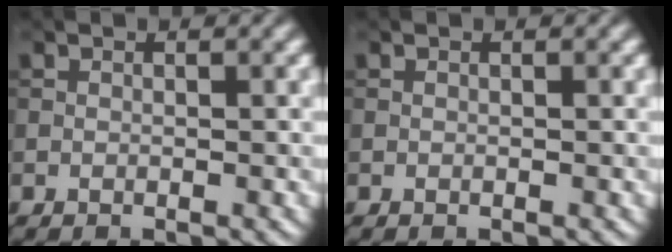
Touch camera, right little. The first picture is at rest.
{"total": 0.0}